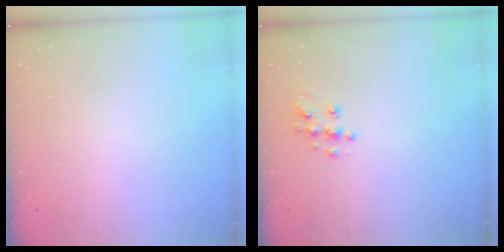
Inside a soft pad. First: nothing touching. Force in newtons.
{"total": 7.8, "press": 7.8, "slide": 0.2}